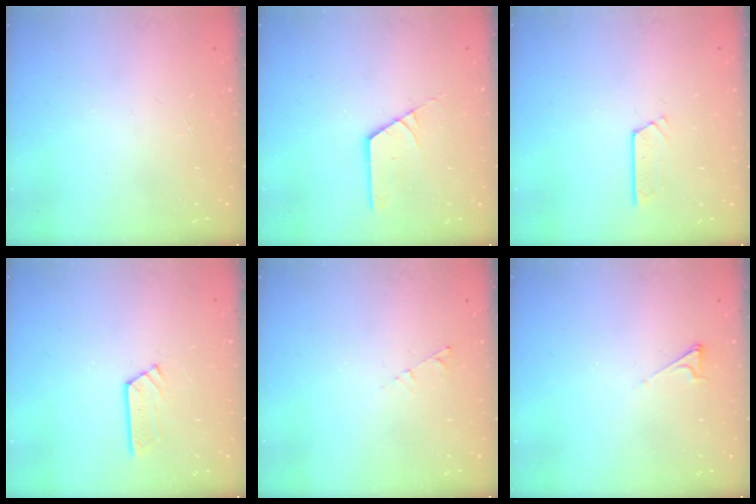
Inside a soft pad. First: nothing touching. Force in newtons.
{"total": 2.7, "press": 2.7, "slide": 0.1}
{"total": 2.7, "press": 2.7, "slide": 0.2}
{"total": 3.5, "press": 3.5, "slide": 0.1}
{"total": 2.9, "press": 2.9, "slide": 0.4}
{"total": 2.5, "press": 2.5, "slide": 0.3}